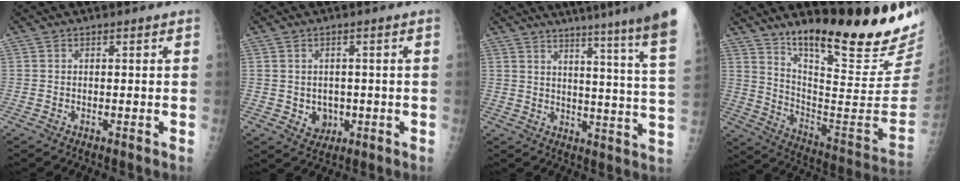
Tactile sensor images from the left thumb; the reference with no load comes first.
{"total": 4.1, "force": [-0.7, 3.5, 2.1], "torque": [-0.008, 0.003, -0.001]}
{"total": 23.9, "force": [18.8, -0.4, 14.9], "torque": [-0.188, -0.115, 0.231]}
{"total": 25.1, "force": [19.5, 2.9, 15.5], "torque": [-0.211, -0.151, 0.291]}